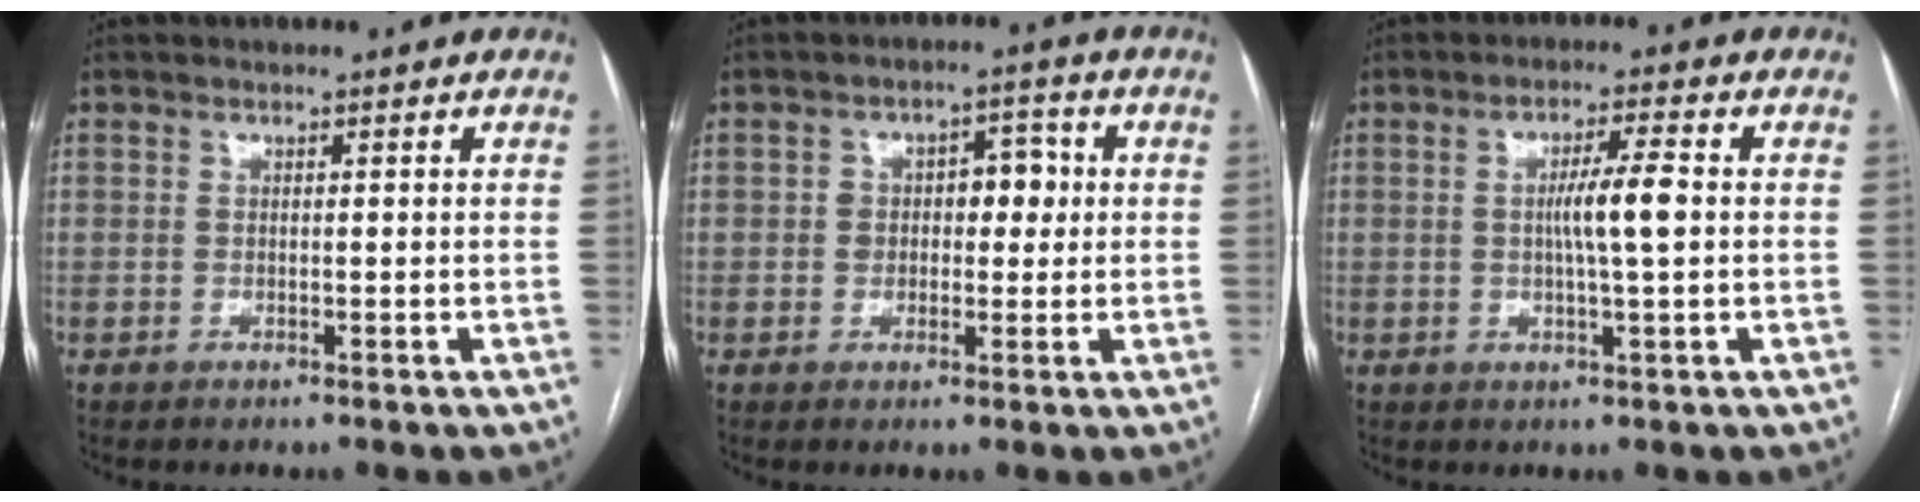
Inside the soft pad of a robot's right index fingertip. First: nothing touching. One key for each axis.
{"total": 5.7, "fx": 0.6, "fy": 3.3, "fz": 4.6, "tx": -0.064, "ty": 0.024, "tz": 0.013}
{"total": 5.7, "fx": 0.2, "fy": 0.1, "fz": 5.7, "tx": -0.102, "ty": 0.002, "tz": 0.002}